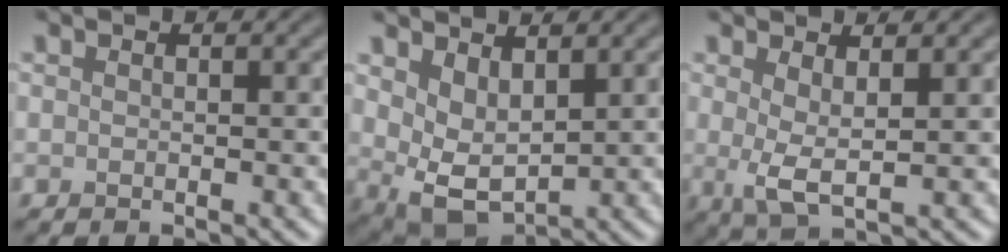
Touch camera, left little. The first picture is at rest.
{"total": 4.3, "force": [1.6, 2.4, 3.1], "torque": [-0.072, -0.015, 0.040]}
{"total": 2.9, "force": [0.8, 0.8, 2.7], "torque": [-0.051, -0.007, 0.016]}